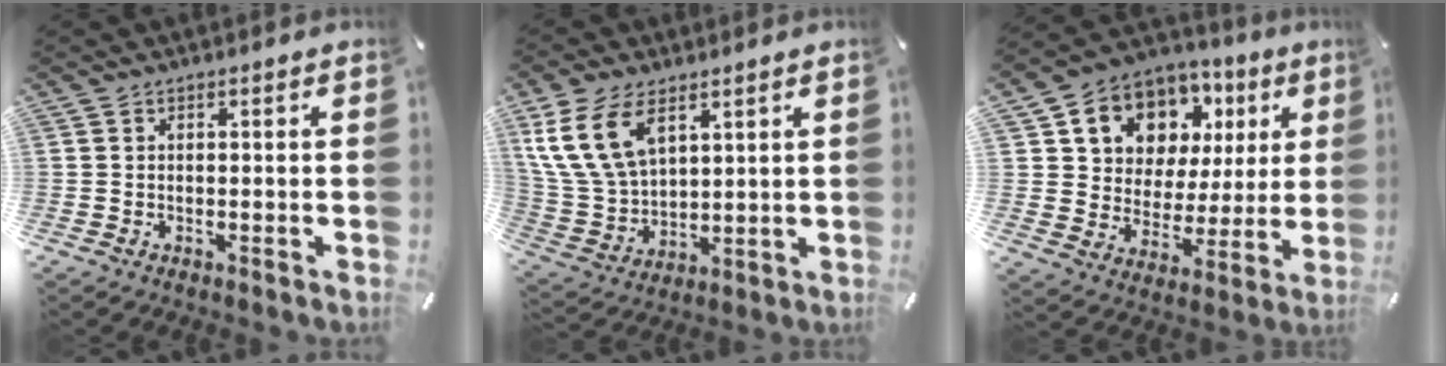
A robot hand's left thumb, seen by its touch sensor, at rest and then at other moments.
{"total": 13.8, "force": [7.0, 8.6, 8.2], "torque": [-0.209, -0.013, 0.129]}
{"total": 11.1, "force": [6.0, 9.0, 2.5], "torque": [-0.061, -0.044, 0.116]}